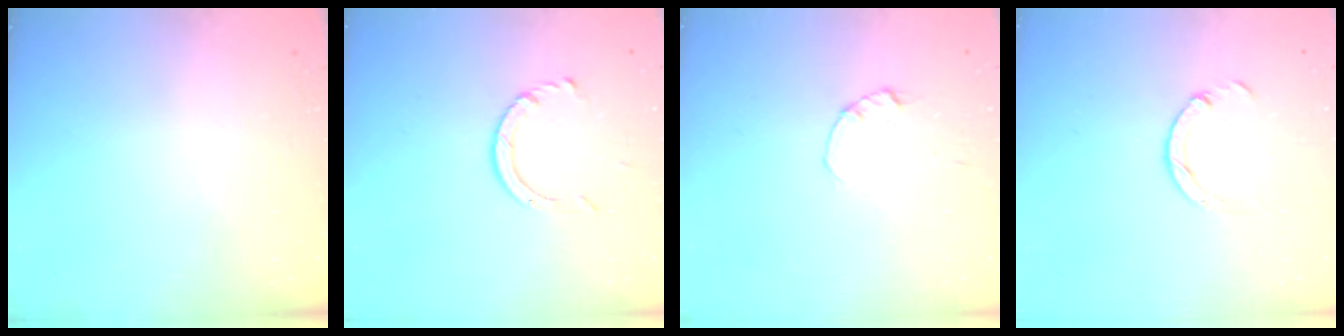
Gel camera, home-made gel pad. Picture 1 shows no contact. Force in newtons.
{"total": 4.2, "press": 4.2, "slide": 0.3}
{"total": 0.0}
{"total": 4.6, "press": 4.6, "slide": 0.3}